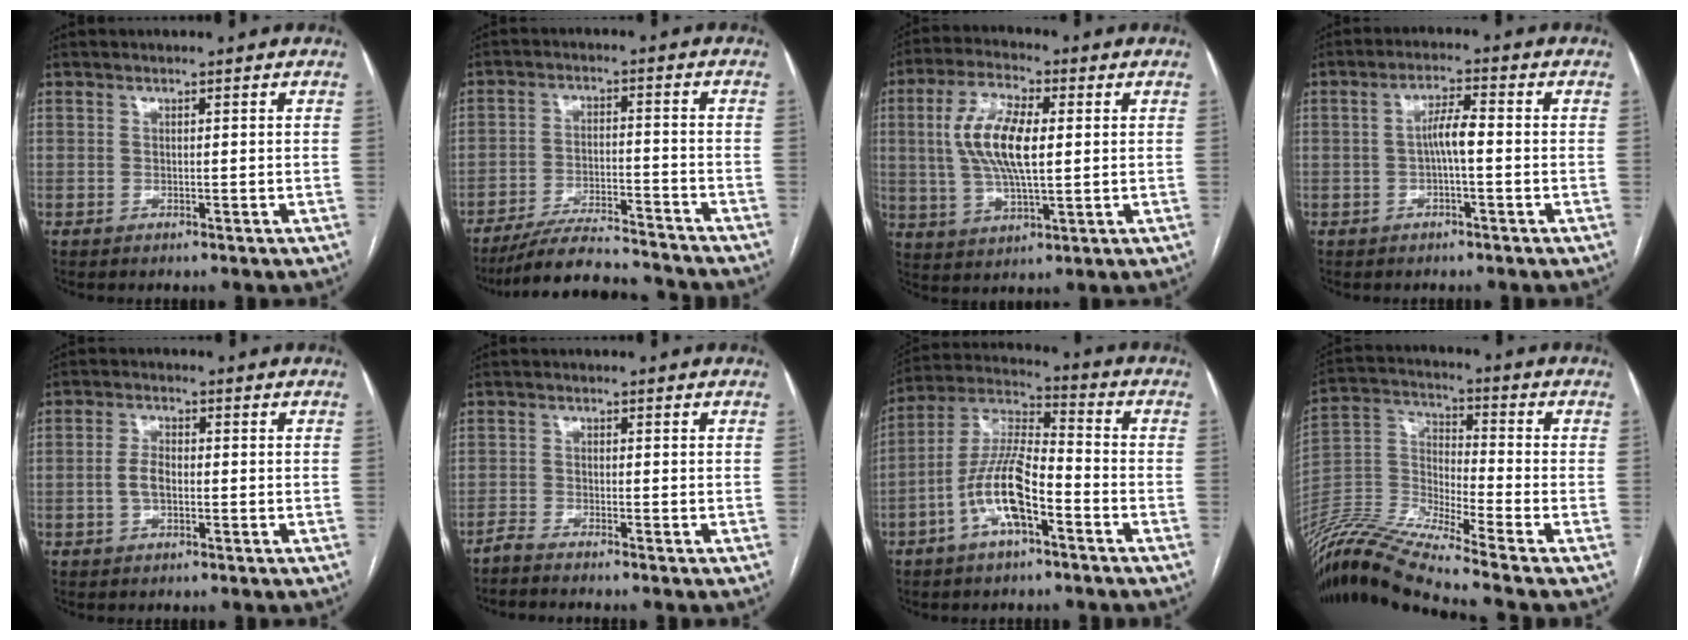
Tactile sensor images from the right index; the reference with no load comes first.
{"total": 13.2, "force": [-12.4, 1.1, 4.4], "torque": [-0.070, -0.001, -0.196]}
{"total": 11.2, "force": [1.7, 3.5, 10.5], "torque": [-0.220, 0.012, 0.034]}
{"total": 5.2, "force": [-0.1, 0.8, 5.1], "torque": [-0.096, 0.014, -0.003]}
{"total": 3.2, "force": [-0.5, 1.6, 2.7], "torque": [-0.061, 0.007, -0.007]}
{"total": 2.5, "force": [-2.3, -0.6, 0.7], "torque": [-0.015, -0.006, -0.042]}
{"total": 11.7, "force": [-4.6, 3.3, 10.3], "torque": [-0.216, 0.015, -0.084]}
{"total": 16.7, "force": [-15.1, -1.7, 7.0], "torque": [-0.154, 0.004, -0.289]}